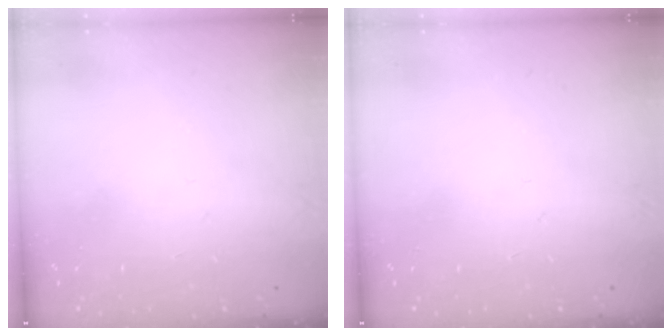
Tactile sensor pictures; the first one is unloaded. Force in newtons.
{"total": 0.0}